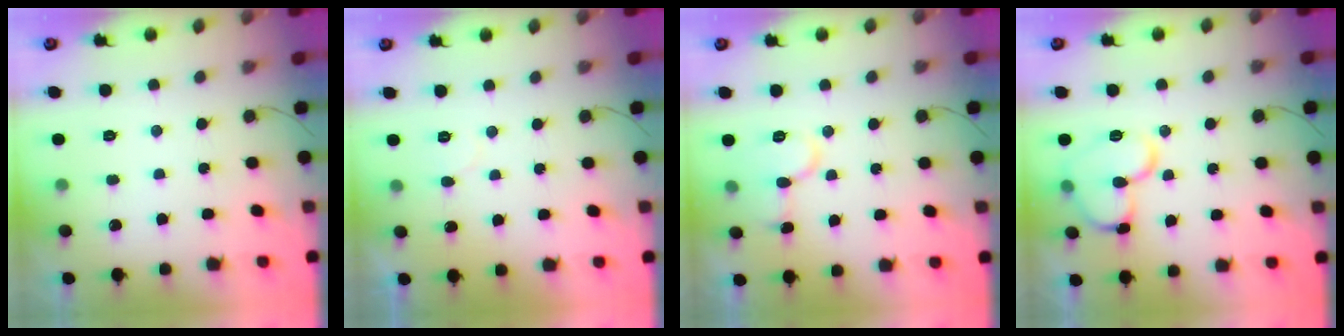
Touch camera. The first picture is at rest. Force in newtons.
{"total": 3.0, "press": 3.0, "slide": 0.2}
{"total": 9.0, "press": 8.9, "slide": 0.7}
{"total": 12.5, "press": 12.4, "slide": 1.6}